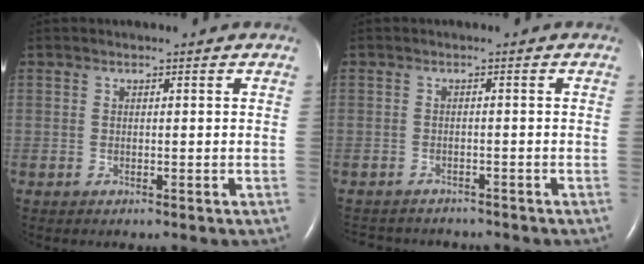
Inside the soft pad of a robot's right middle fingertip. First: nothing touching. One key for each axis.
{"total": 6.9, "fx": -6.4, "fy": 2.0, "fz": 1.3, "tx": -0.024, "ty": -0.002, "tz": -0.085}